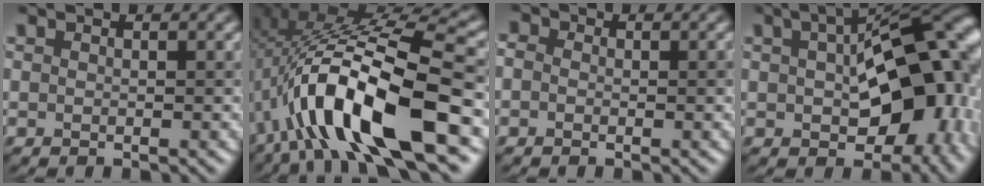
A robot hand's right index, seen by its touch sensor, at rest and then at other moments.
{"total": 13.4, "force": [-4.6, 3.8, 12.0], "torque": [-0.218, 0.012, -0.074]}
{"total": 2.8, "force": [0.4, 2.2, 1.7], "torque": [-0.015, 0.007, -0.019]}
{"total": 15.3, "force": [-1.0, 8.7, 12.5], "torque": [-0.165, -0.016, 0.001]}